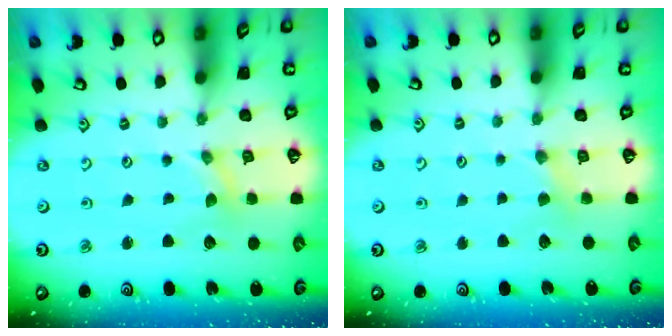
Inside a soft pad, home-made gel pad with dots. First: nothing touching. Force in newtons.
{"total": 2.5, "press": 2.4, "slide": 0.5}